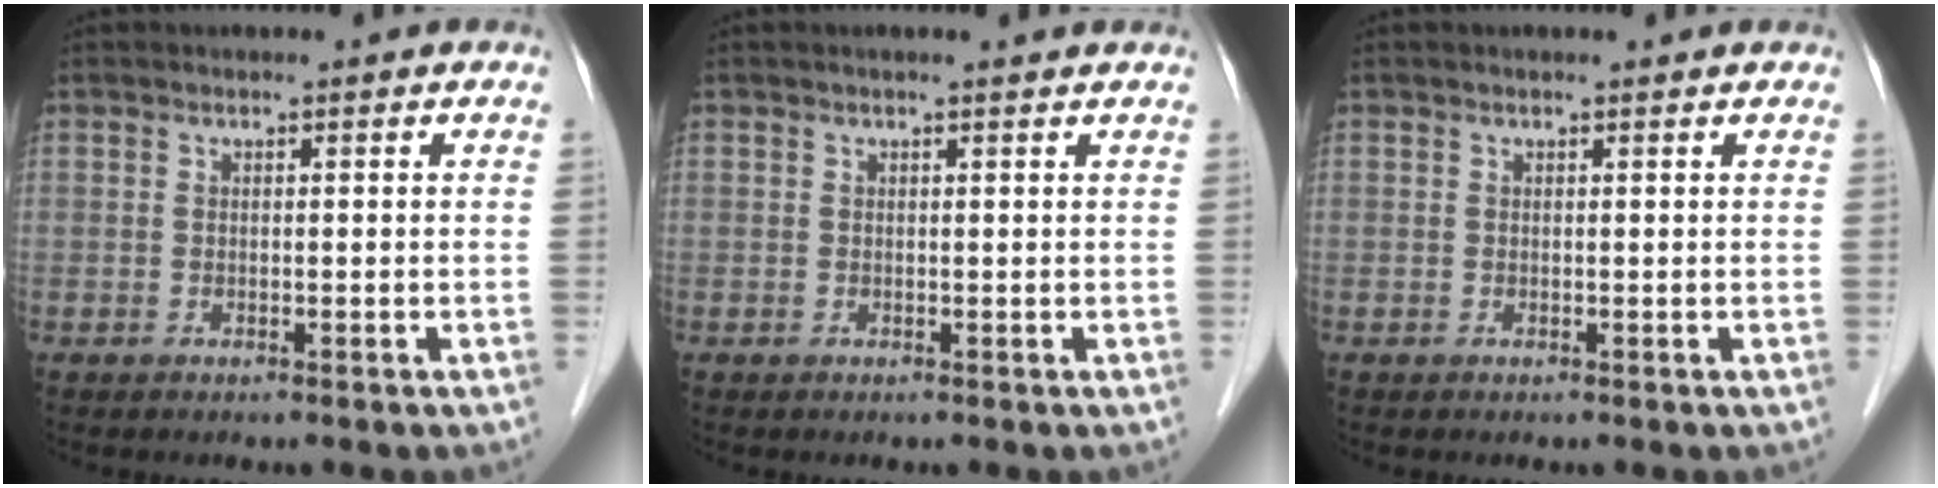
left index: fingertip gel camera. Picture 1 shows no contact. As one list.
[{"total": 1.6, "force": [1.5, 0.1, 0.6], "torque": [-0.013, 0.014, 0.016]}, {"total": 1.0, "force": [0.9, 0.1, 0.3], "torque": [-0.012, 0.008, 0.010]}]